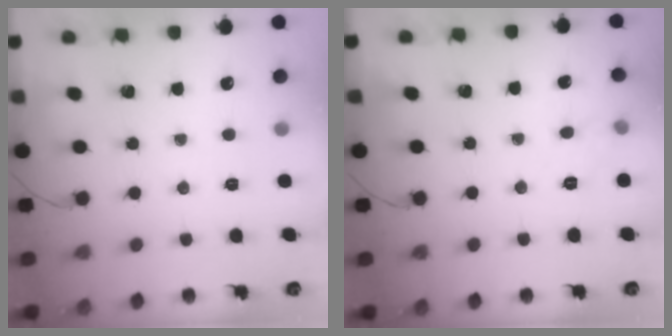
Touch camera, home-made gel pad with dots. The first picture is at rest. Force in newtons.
{"total": 6.1, "press": 5.9, "slide": 1.4}